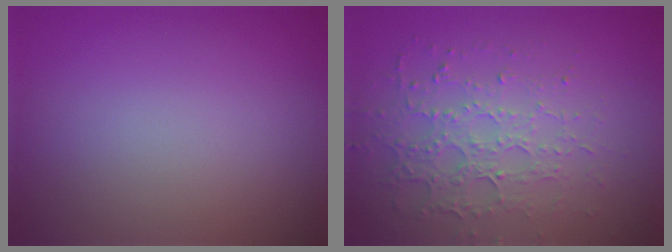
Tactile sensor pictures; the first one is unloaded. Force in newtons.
{"total": 3.5, "press": 3.4, "slide": 0.9}